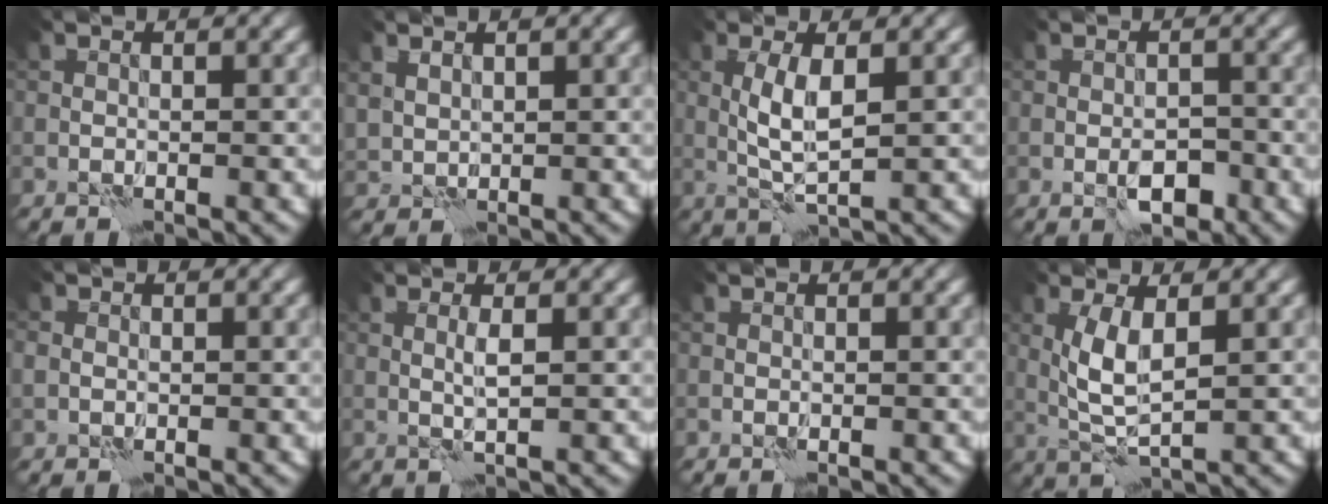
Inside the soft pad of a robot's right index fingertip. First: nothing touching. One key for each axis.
{"total": 1.4, "fx": 1.1, "fy": 0.8, "fz": 0.4, "tx": -0.014, "ty": -0.001, "tz": 0.025}
{"total": 3.4, "fx": 0.4, "fy": 0.8, "fz": 3.3, "tx": -0.074, "ty": 0.002, "tz": 0.009}
{"total": 2.8, "fx": -1.4, "fy": 1.3, "fz": 2.1, "tx": -0.030, "ty": 0.002, "tz": -0.022}
{"total": 1.2, "fx": 0.0, "fy": 1.1, "fz": 0.5, "tx": -0.003, "ty": -0.001, "tz": -0.004}
{"total": 1.3, "fx": 0.4, "fy": -0.1, "fz": 1.2, "tx": -0.030, "ty": 0.002, "tz": 0.005}
{"total": 0.0}
{"total": 4.0, "fx": 0.9, "fy": 1.2, "fz": 3.7, "tx": -0.086, "ty": -0.001, "tz": 0.020}